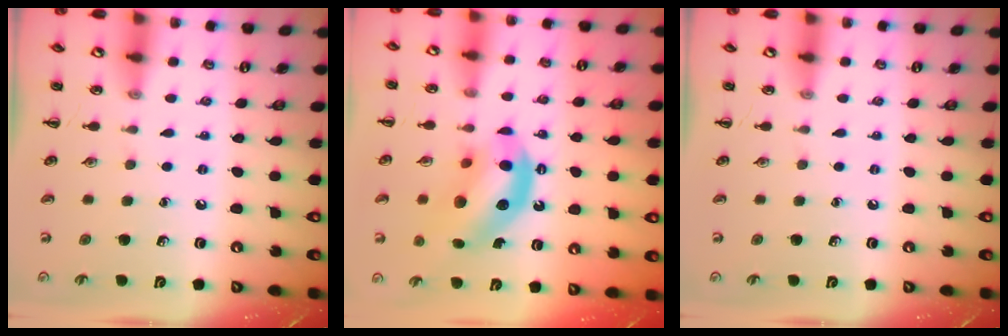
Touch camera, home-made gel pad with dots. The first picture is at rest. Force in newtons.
{"total": 14.0, "press": 13.5, "slide": 3.6}
{"total": 0.0}